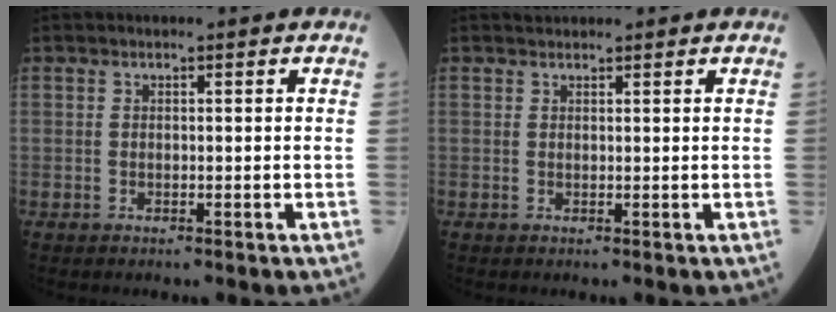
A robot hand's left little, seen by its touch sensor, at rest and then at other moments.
{"total": 0.9, "force": [0.9, 0.3, 0.0], "torque": [-0.009, 0.010, 0.018]}